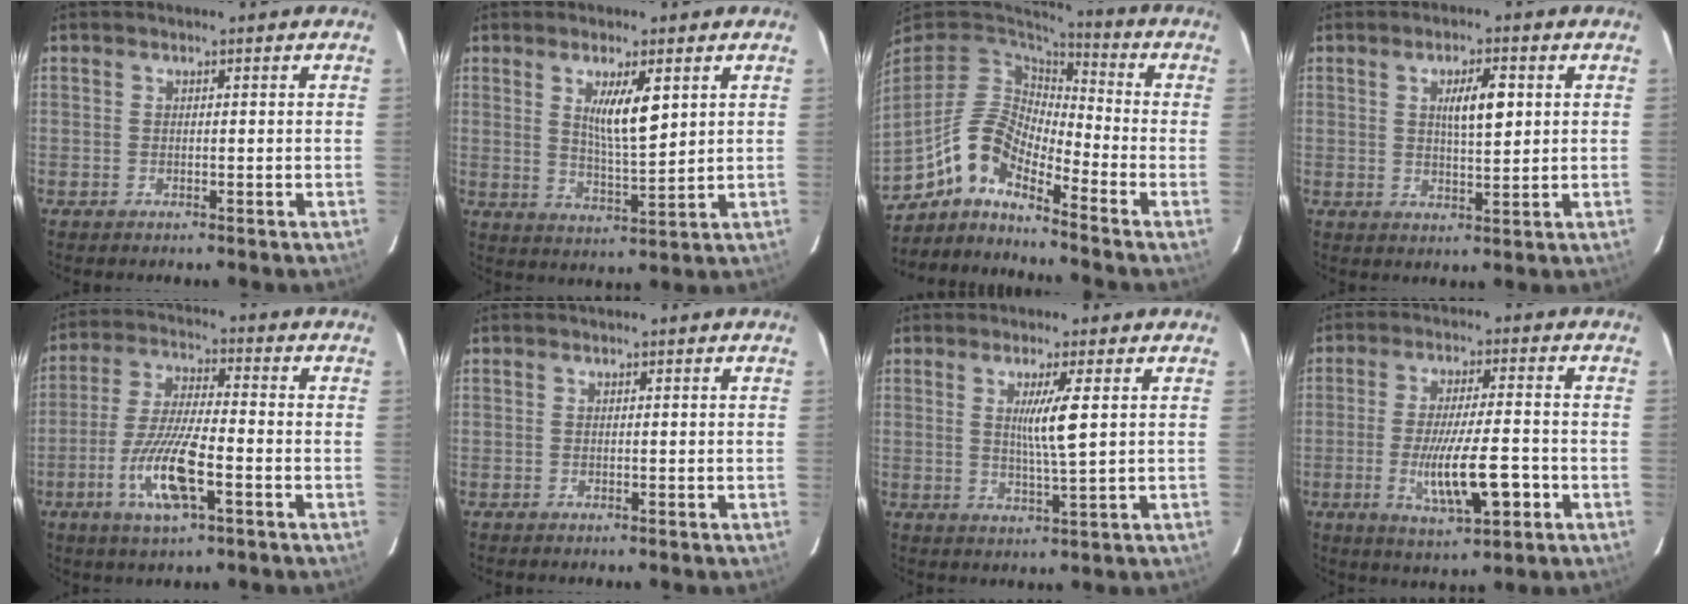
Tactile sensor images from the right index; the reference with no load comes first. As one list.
[{"total": 7.0, "force": [2.7, 1.1, 6.4], "torque": [-0.113, -0.010, 0.050]}, {"total": 10.2, "force": [-7.7, 2.6, 6.0], "torque": [-0.130, 0.029, -0.147]}, {"total": 5.5, "force": [1.5, 1.2, 5.2], "torque": [-0.089, 0.003, 0.028]}, {"total": 11.2, "force": [-4.2, 1.8, 10.2], "torque": [-0.204, -0.012, -0.077]}, {"total": 0.0}, {"total": 5.5, "force": [1.3, -0.6, 5.3], "torque": [-0.096, -0.012, 0.025]}, {"total": 10.8, "force": [-3.1, 1.8, 10.2], "torque": [-0.180, -0.012, -0.045]}]